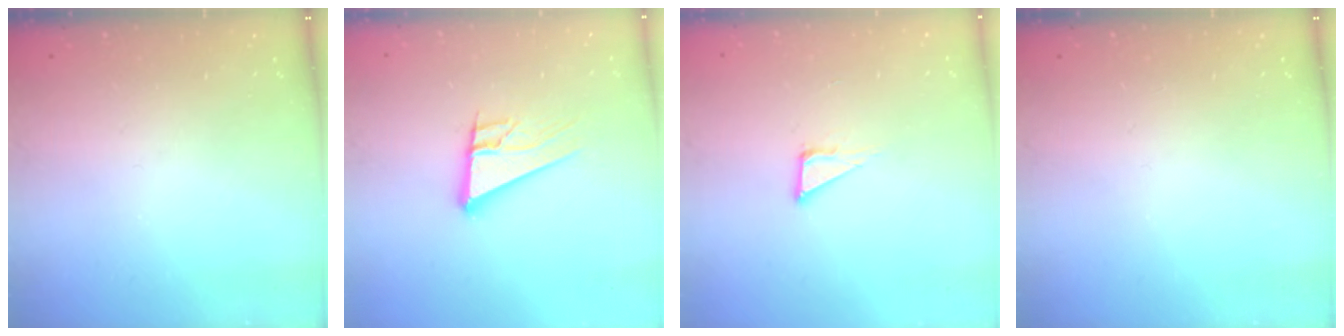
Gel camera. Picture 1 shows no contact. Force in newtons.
{"total": 11.4, "press": 11.3, "slide": 2.0}
{"total": 6.4, "press": 6.4, "slide": 0.4}
{"total": 0.0}